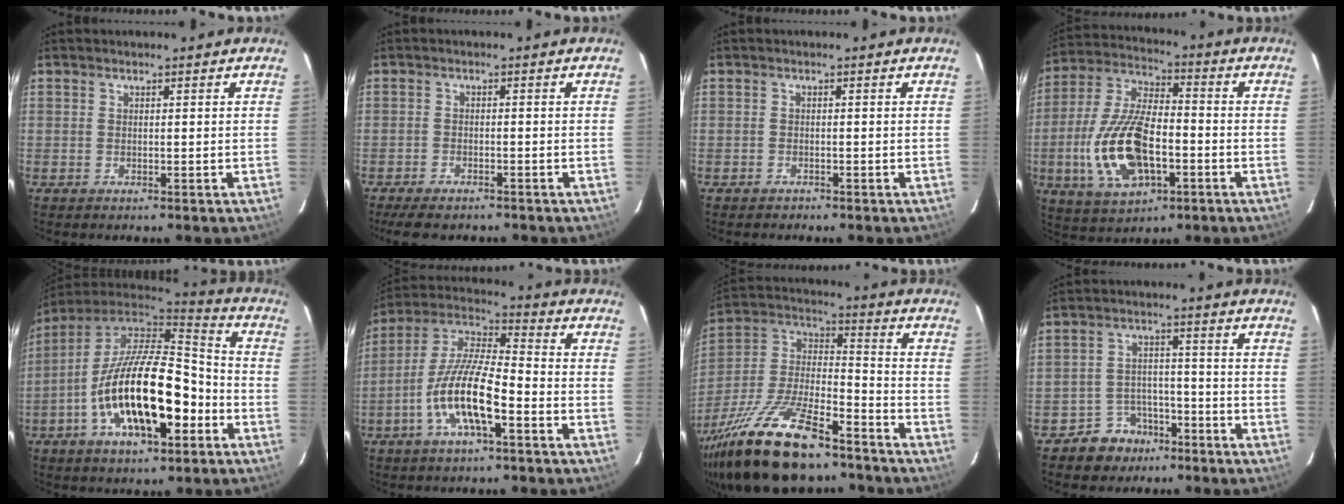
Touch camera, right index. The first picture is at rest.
{"total": 6.7, "force": [-5.5, 2.3, 3.0], "torque": [-0.078, -0.016, -0.090]}
{"total": 1.1, "force": [-0.9, 0.5, -0.1], "torque": [-0.002, 0.004, -0.015]}
{"total": 17.6, "force": [-4.8, 8.3, 14.8], "torque": [-0.319, -0.002, -0.081]}
{"total": 22.2, "force": [-7.7, 9.0, 18.7], "torque": [-0.346, -0.009, -0.132]}
{"total": 13.6, "force": [-5.6, 3.4, 11.9], "torque": [-0.243, -0.001, -0.111]}
{"total": 26.9, "force": [-19.1, 9.0, 16.7], "torque": [-0.342, -0.023, -0.321]}
{"total": 7.2, "force": [-5.1, 5.0, 1.0], "torque": [-0.033, 0.027, -0.072]}